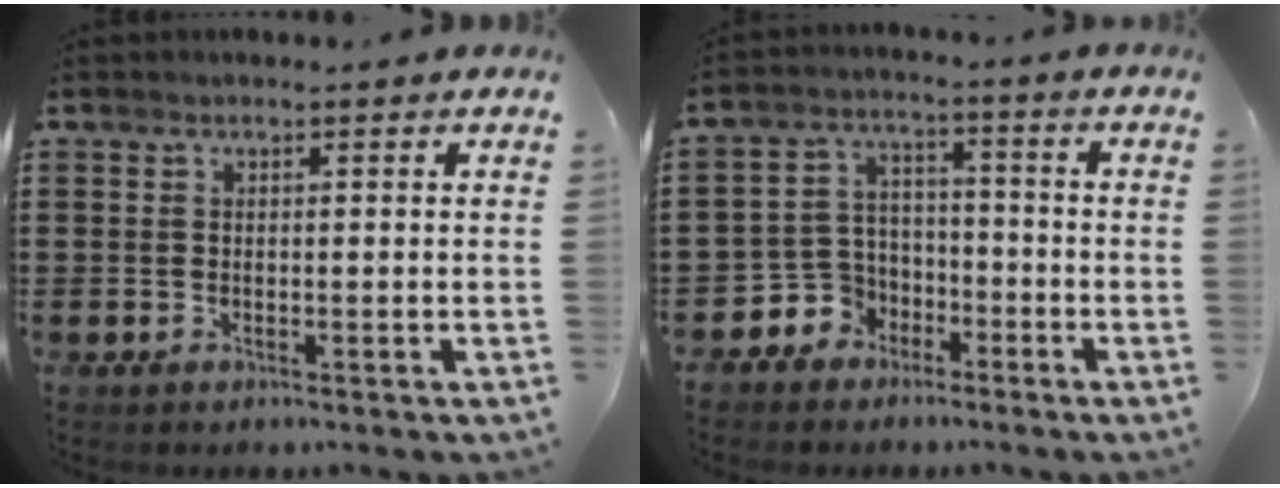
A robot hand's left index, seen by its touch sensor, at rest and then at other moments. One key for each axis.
{"total": 5.3, "fx": -3.1, "fy": 4.2, "fz": 0.6, "tx": -0.038, "ty": 0.002, "tz": -0.063}